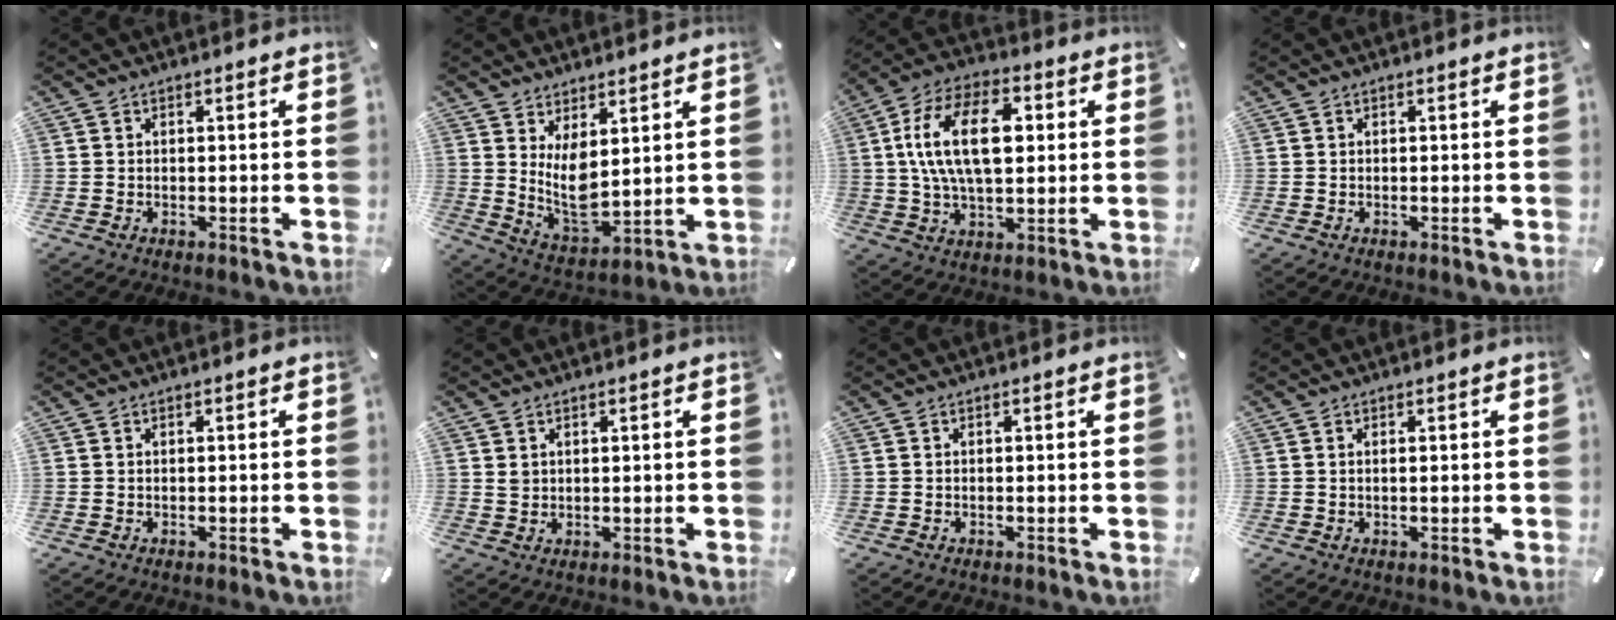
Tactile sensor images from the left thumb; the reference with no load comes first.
{"total": 8.7, "force": [3.4, 4.4, 6.8], "torque": [-0.125, -0.029, 0.062]}
{"total": 17.2, "force": [2.4, 9.9, 13.9], "torque": [-0.285, 0.006, 0.035]}
{"total": 0.0}
{"total": 0.0}
{"total": 1.5, "force": [0.9, 1.1, 0.4], "torque": [0.000, -0.002, 0.016]}
{"total": 0.0}
{"total": 0.8, "force": [0.2, 0.0, 0.8], "torque": [-0.014, -0.002, 0.003]}